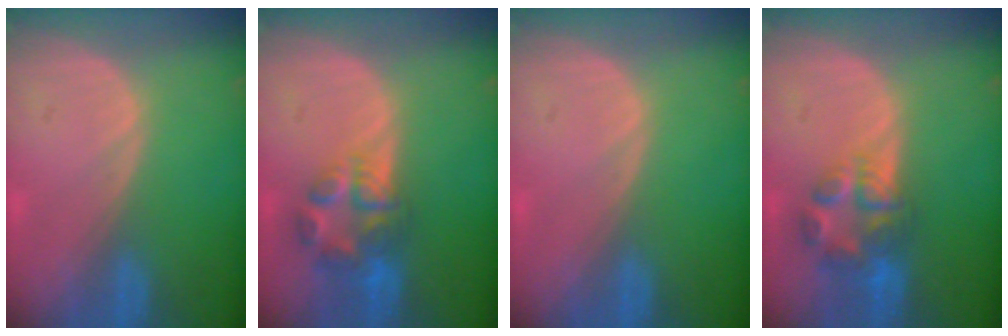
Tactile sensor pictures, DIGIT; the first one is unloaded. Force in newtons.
{"total": 6.9, "press": 6.0, "slide": 3.3}
{"total": 0.0}
{"total": 6.9, "press": 6.0, "slide": 3.3}